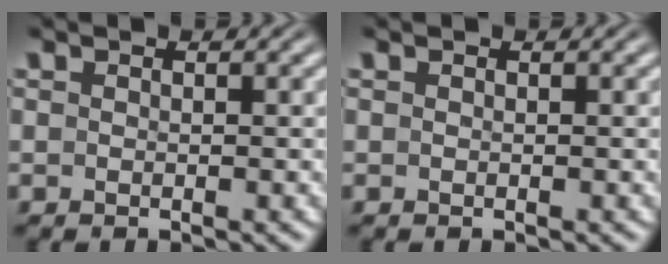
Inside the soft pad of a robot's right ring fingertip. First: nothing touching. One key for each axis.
{"total": 0.0}